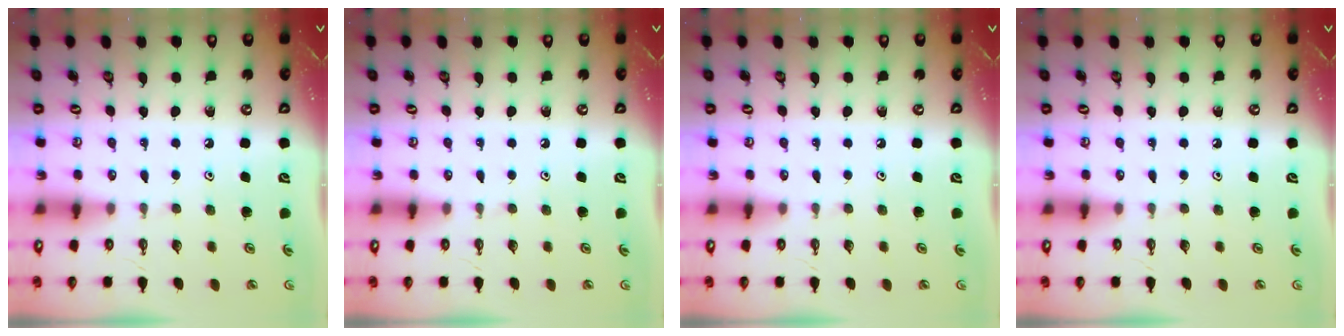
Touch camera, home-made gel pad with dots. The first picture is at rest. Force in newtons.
{"total": 0.0}
{"total": 0.0}
{"total": 0.0}